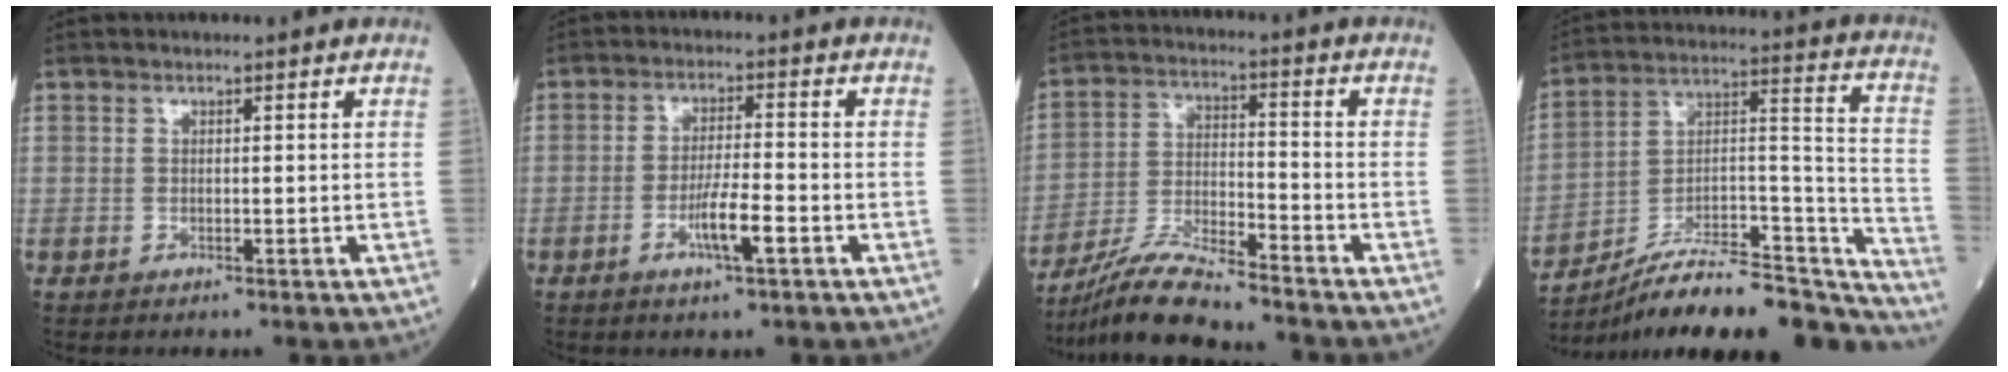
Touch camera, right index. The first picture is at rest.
{"total": 5.6, "force": [-2.4, 0.4, 5.0], "torque": [-0.095, -0.006, -0.044]}
{"total": 10.4, "force": [-9.6, -0.2, 4.1], "torque": [-0.080, -0.012, -0.180]}
{"total": 26.6, "force": [-23.7, 4.7, 11.0], "torque": [-0.112, 0.038, -0.357]}